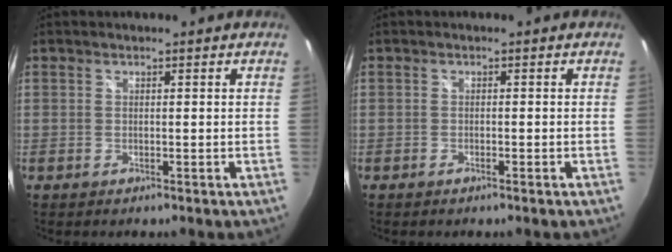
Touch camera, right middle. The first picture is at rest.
{"total": 0.6, "force": [-0.5, 0.0, 0.3], "torque": [-0.004, -0.001, -0.011]}